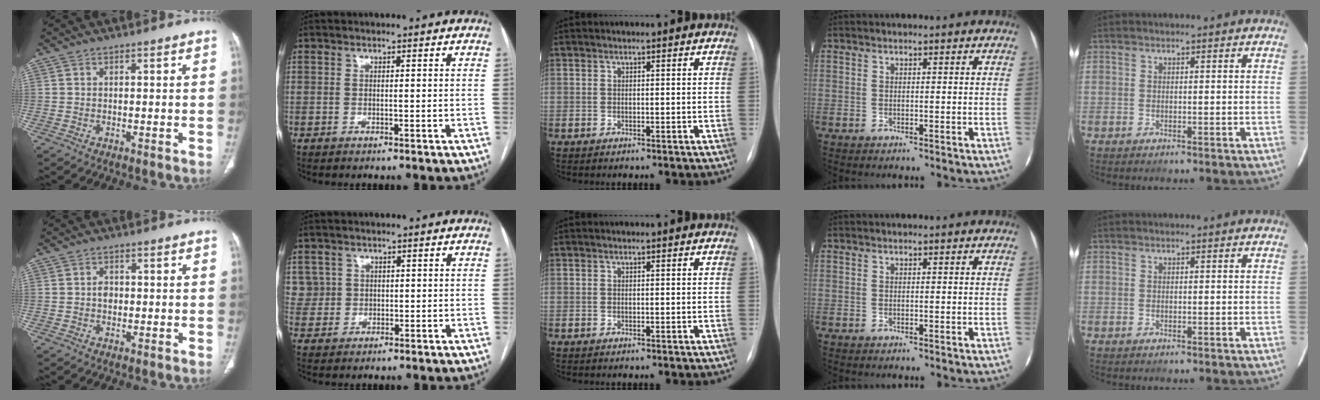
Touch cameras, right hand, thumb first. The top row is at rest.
{"thumb": {"total": 2.1, "force": [-0.1, 1.6, 1.3], "torque": [-0.012, 0.004, -0.002]}, "index": {"total": 3.3, "force": [1.2, 3.1, -0.3], "torque": [0.022, 0.009, 0.021]}}